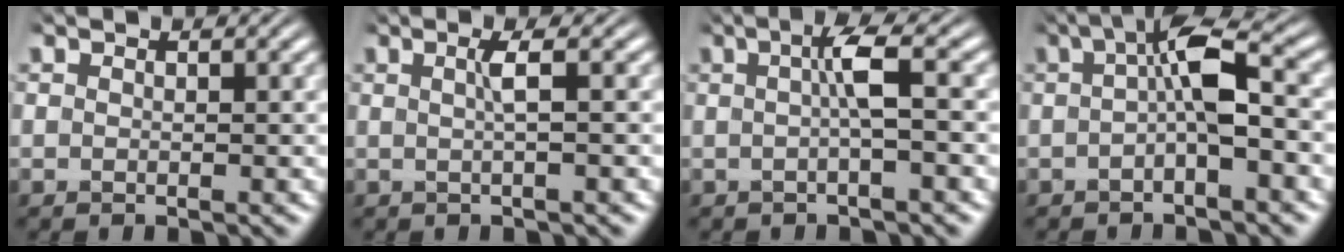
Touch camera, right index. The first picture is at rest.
{"total": 1.8, "force": [0.4, 0.0, 1.8], "torque": [-0.028, 0.005, 0.008]}
{"total": 3.2, "force": [0.6, 0.1, 3.1], "torque": [-0.055, 0.011, 0.007]}
{"total": 4.9, "force": [0.6, 1.2, 4.7], "torque": [-0.077, 0.009, 0.005]}